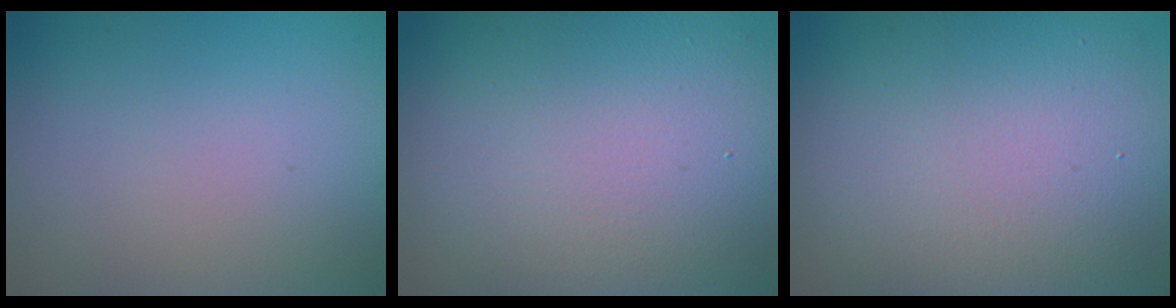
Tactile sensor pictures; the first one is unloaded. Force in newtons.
{"total": 14.5, "press": 14.5, "slide": 1.0}
{"total": 12.0, "press": 12.0, "slide": 0.6}